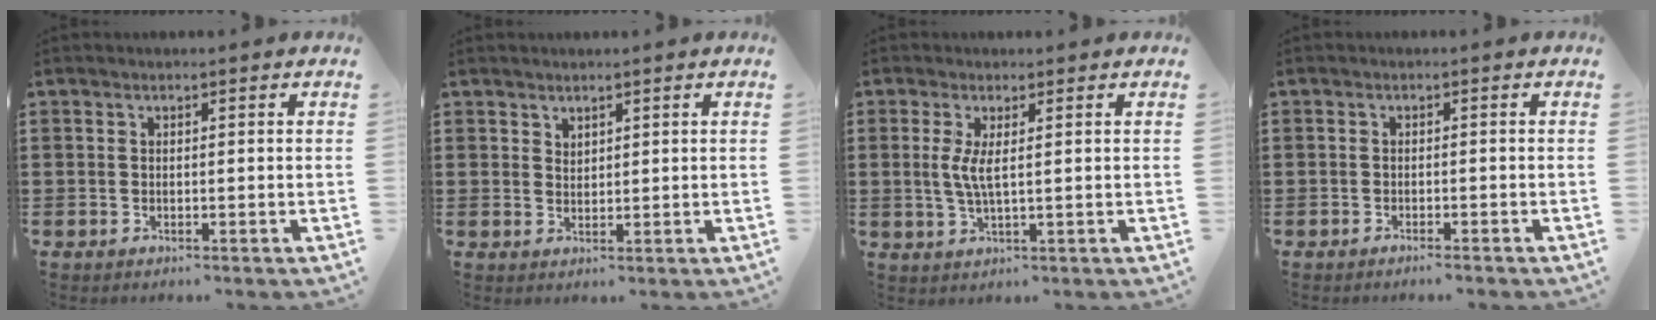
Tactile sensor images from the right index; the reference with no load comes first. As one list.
[{"total": 1.6, "force": [1.4, 0.6, 0.0], "torque": [-0.001, 0.002, 0.028]}, {"total": 3.6, "force": [0.5, 0.5, 3.5], "torque": [-0.075, -0.005, 0.005]}, {"total": 0.9, "force": [-0.8, -0.1, 0.4], "torque": [-0.008, -0.001, -0.016]}]